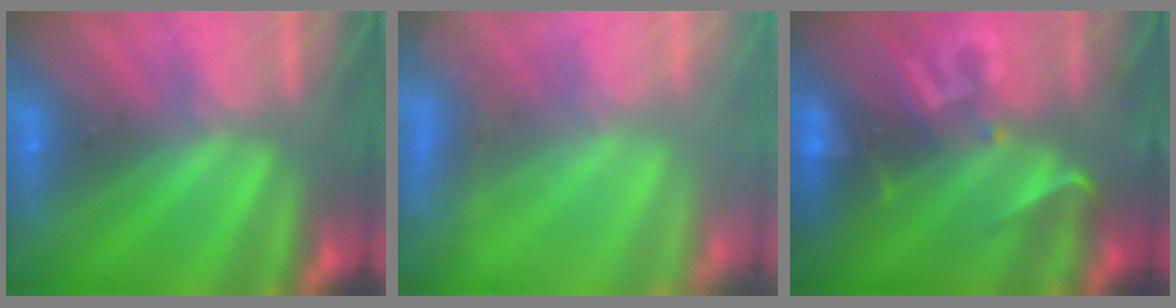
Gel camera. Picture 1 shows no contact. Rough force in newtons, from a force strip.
{"total": 5.5}
{"total": 2.9}